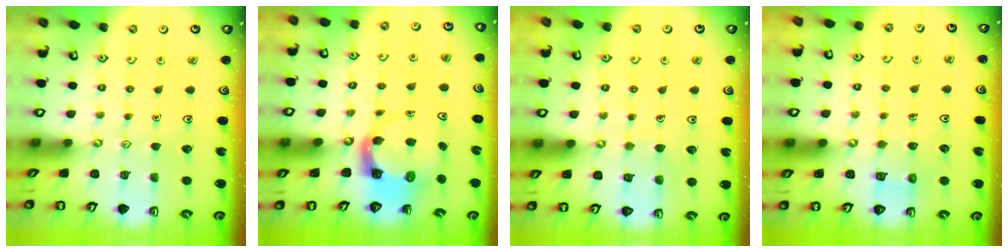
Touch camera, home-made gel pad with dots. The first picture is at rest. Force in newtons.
{"total": 3.9, "press": 3.8, "slide": 0.6}
{"total": 4.9, "press": 4.9, "slide": 0.4}
{"total": 5.9, "press": 5.9, "slide": 0.3}